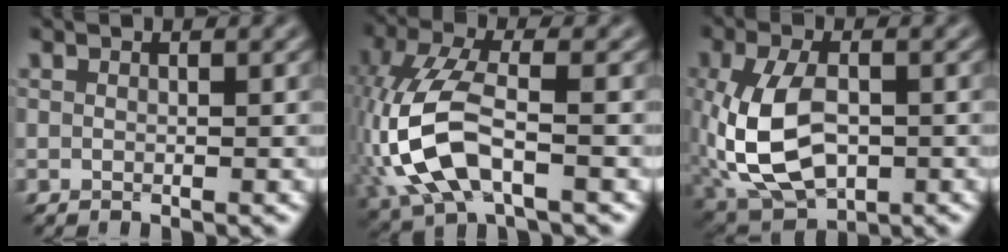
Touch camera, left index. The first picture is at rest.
{"total": 9.2, "force": [-2.3, 4.2, 7.9], "torque": [-0.191, 0.010, -0.058]}
{"total": 8.9, "force": [-1.7, 5.1, 7.0], "torque": [-0.161, -0.009, -0.035]}